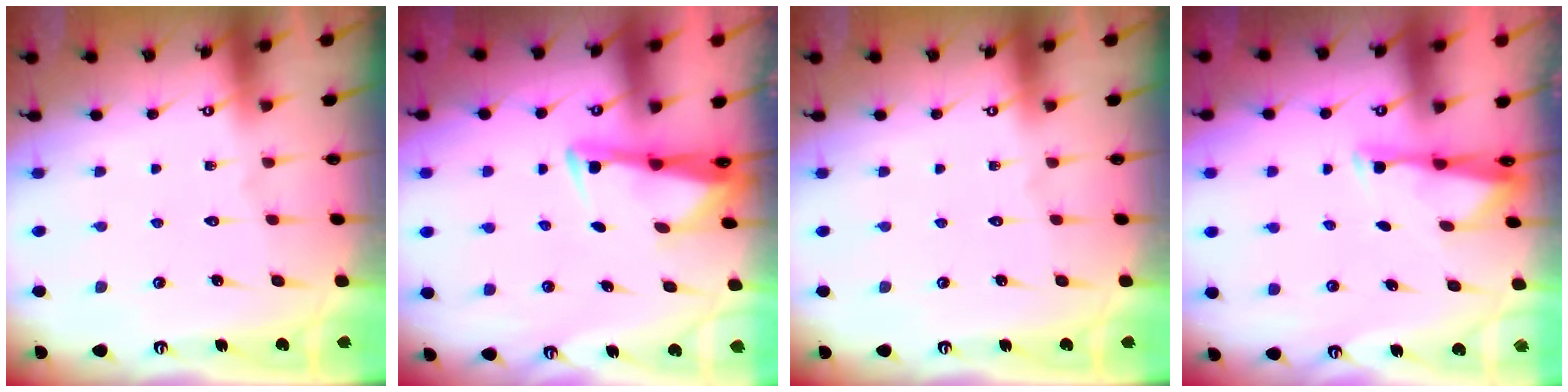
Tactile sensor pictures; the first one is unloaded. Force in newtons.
{"total": 3.2, "press": 3.1, "slide": 0.7}
{"total": 0.0}
{"total": 2.9, "press": 2.9, "slide": 0.6}